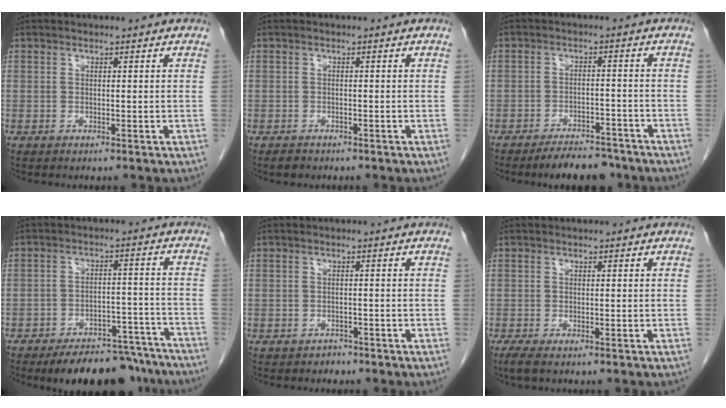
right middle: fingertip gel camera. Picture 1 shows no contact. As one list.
[{"total": 1.6, "force": [-1.2, 0.9, 0.5], "torque": [-0.015, 0.000, -0.016]}, {"total": 7.2, "force": [-6.2, 2.5, 2.5], "torque": [-0.030, -0.001, -0.094]}, {"total": 15.1, "force": [-13.3, 4.9, 5.3], "torque": [-0.047, 0.020, -0.179]}, {"total": 1.2, "force": [-1.0, 0.7, -0.1], "torque": [-0.004, 0.002, -0.017]}, {"total": 2.2, "force": [-1.5, 0.5, 1.5], "torque": [-0.031, -0.009, -0.025]}]